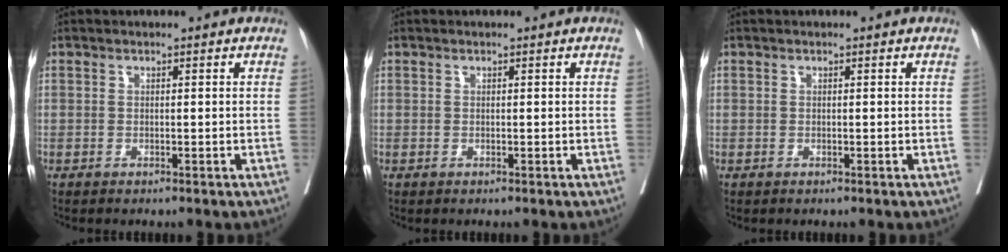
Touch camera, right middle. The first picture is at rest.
{"total": 0.0}
{"total": 0.0}